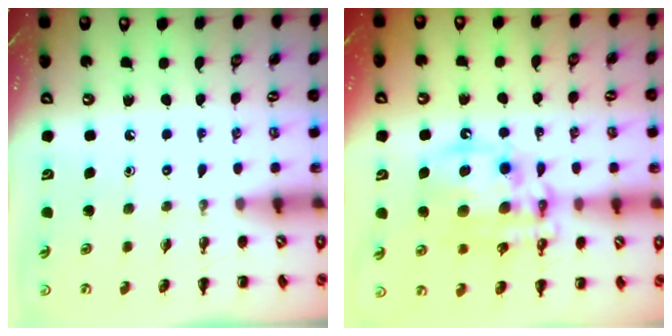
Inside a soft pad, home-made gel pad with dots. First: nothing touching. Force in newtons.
{"total": 14.3, "press": 13.9, "slide": 3.0}